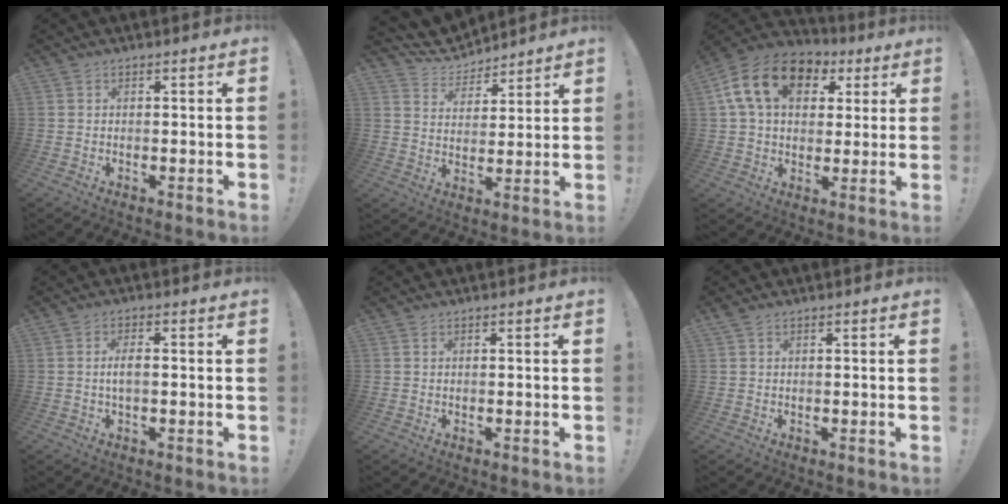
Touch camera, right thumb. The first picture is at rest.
{"total": 7.9, "force": [6.7, 4.1, 0.5], "torque": [-0.024, -0.058, 0.131]}
{"total": 17.1, "force": [6.0, 11.9, 10.8], "torque": [-0.177, -0.001, 0.113]}
{"total": 3.4, "force": [-0.3, 1.1, 3.3], "torque": [-0.070, 0.005, -0.008]}
{"total": 0.0}
{"total": 0.8, "force": [0.4, 0.5, 0.5], "torque": [-0.012, 0.003, 0.008]}